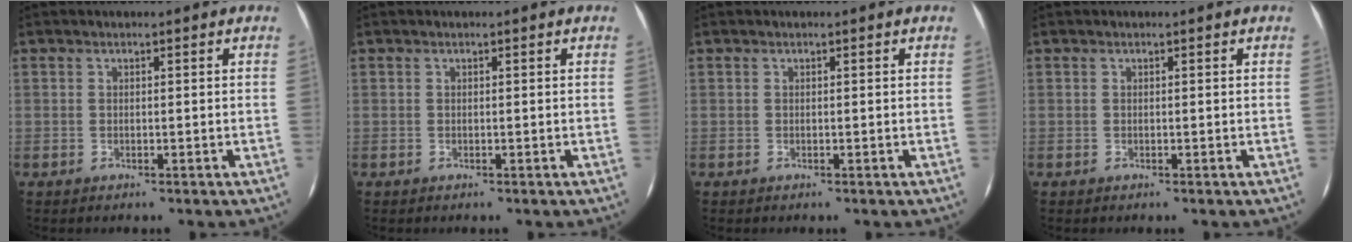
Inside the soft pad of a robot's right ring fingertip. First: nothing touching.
{"total": 0.0}
{"total": 0.0}
{"total": 0.0}